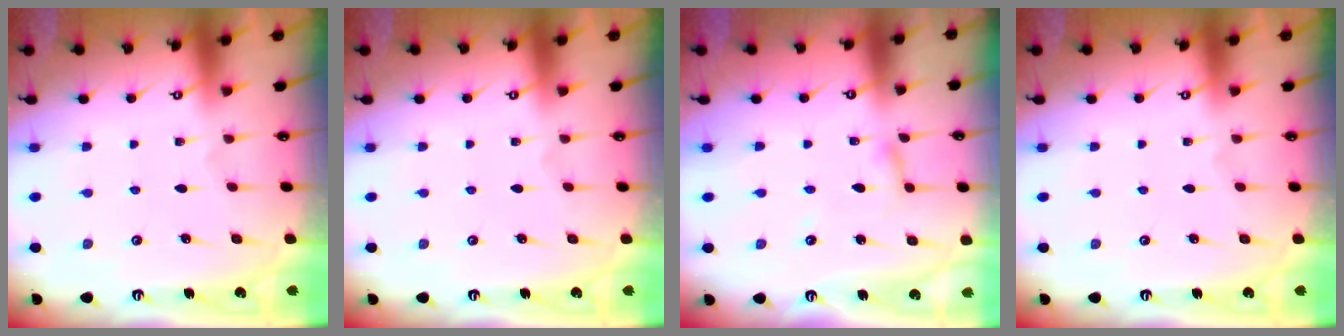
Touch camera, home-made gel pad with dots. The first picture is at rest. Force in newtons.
{"total": 0.0}
{"total": 2.7, "press": 2.7, "slide": 0.1}
{"total": 0.0}